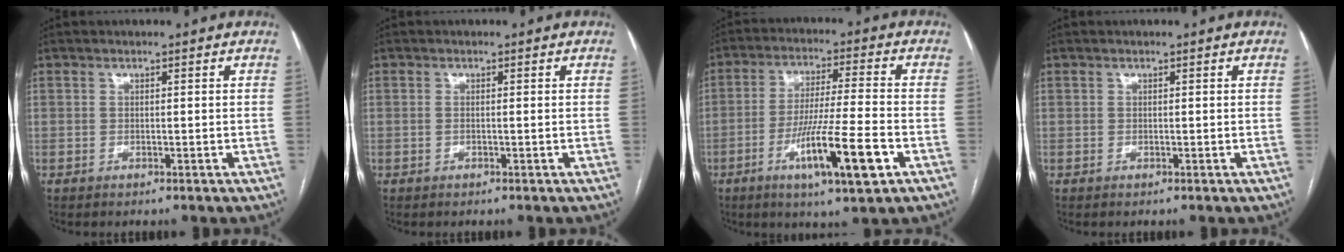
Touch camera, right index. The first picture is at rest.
{"total": 0.6, "force": [-0.1, 0.0, 0.6], "torque": [-0.013, 0.000, -0.002]}
{"total": 12.4, "force": [-5.0, 0.1, 11.3], "torque": [-0.200, -0.017, -0.086]}
{"total": 0.0}